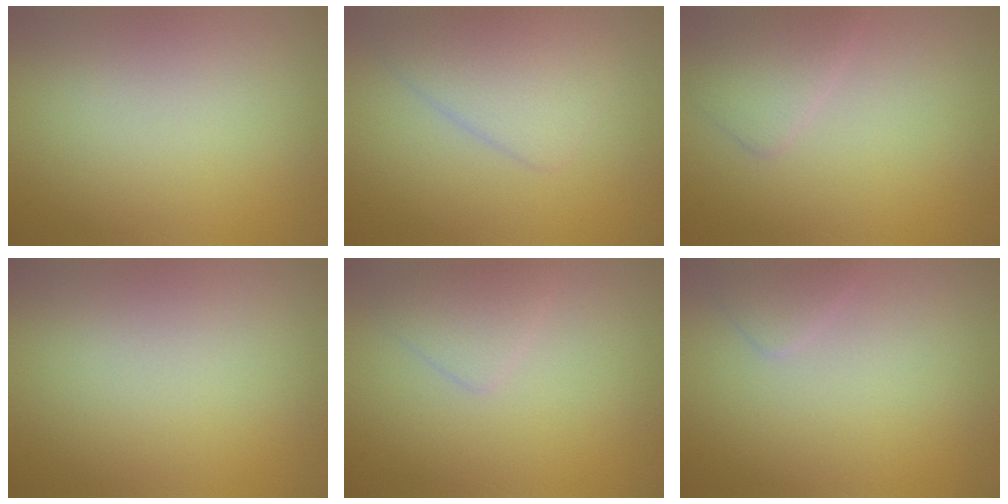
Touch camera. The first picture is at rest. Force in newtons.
{"total": 3.4, "press": 3.4, "slide": 0.0}
{"total": 2.5, "press": 2.5, "slide": 0.2}
{"total": 0.0}
{"total": 1.8, "press": 1.8, "slide": 0.1}
{"total": 1.3, "press": 1.3, "slide": 0.1}